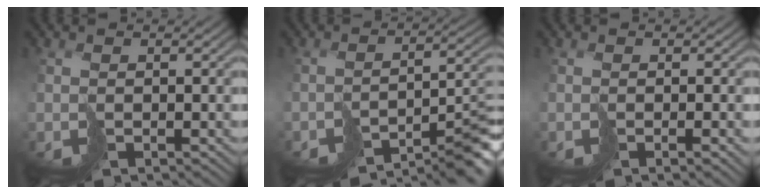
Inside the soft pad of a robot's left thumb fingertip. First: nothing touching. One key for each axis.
{"total": 8.7, "fx": -6.6, "fy": 2.0, "fz": 5.4, "tx": -0.072, "ty": -0.002, "tz": -0.103}
{"total": 2.1, "fx": -0.5, "fy": 0.3, "fz": 2.0, "tx": -0.031, "ty": -0.003, "tz": -0.011}